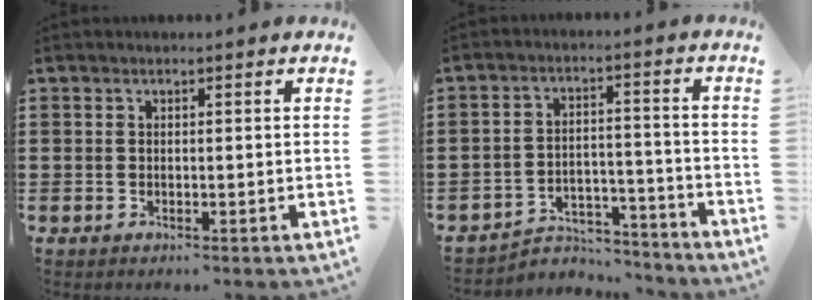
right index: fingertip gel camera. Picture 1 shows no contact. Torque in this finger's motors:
{"motor_torque": [-1.09, 0.24, -0.86, -0.21]}